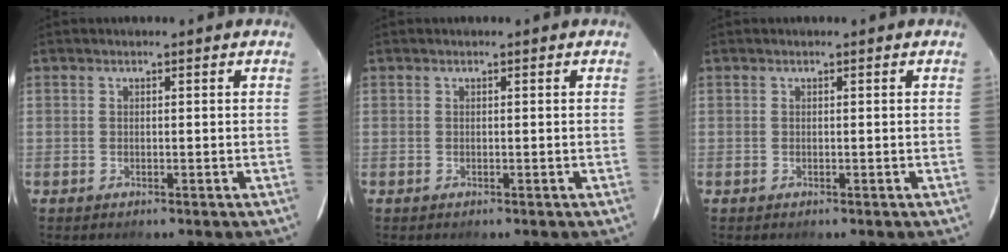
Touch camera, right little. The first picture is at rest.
{"total": 0.0}
{"total": 0.0}